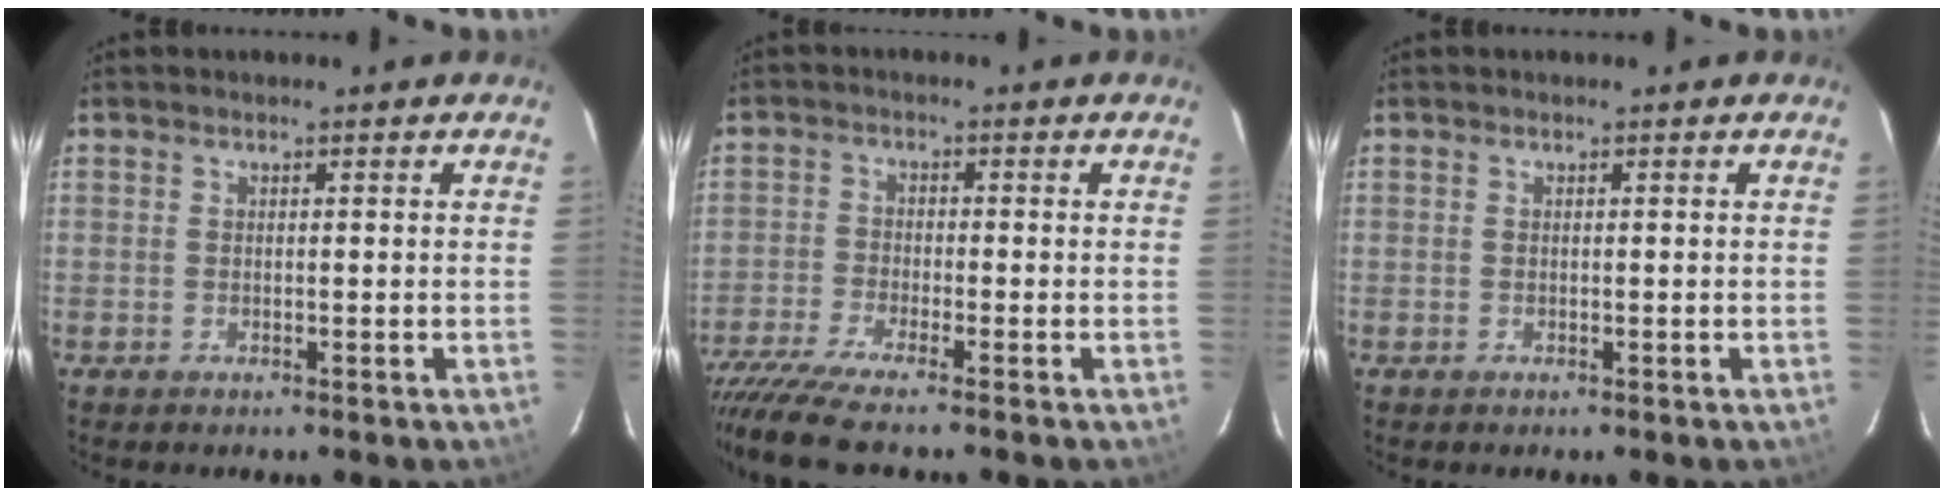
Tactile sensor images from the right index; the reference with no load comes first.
{"total": 9.1, "force": [-7.8, -0.1, 4.6], "torque": [-0.115, -0.036, -0.145]}
{"total": 0.0}